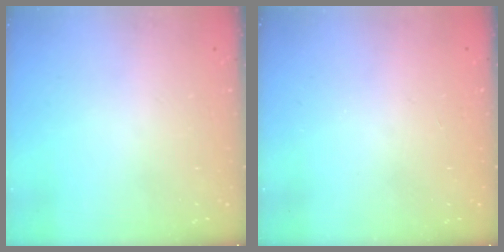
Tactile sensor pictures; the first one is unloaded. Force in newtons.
{"total": 0.0}